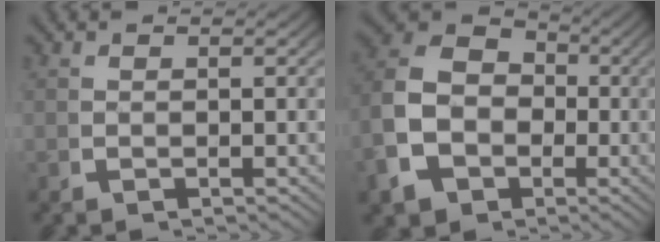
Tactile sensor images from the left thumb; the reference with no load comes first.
{"total": 14.0, "force": [0.4, 11.7, 7.7], "torque": [-0.178, -0.020, 0.009]}